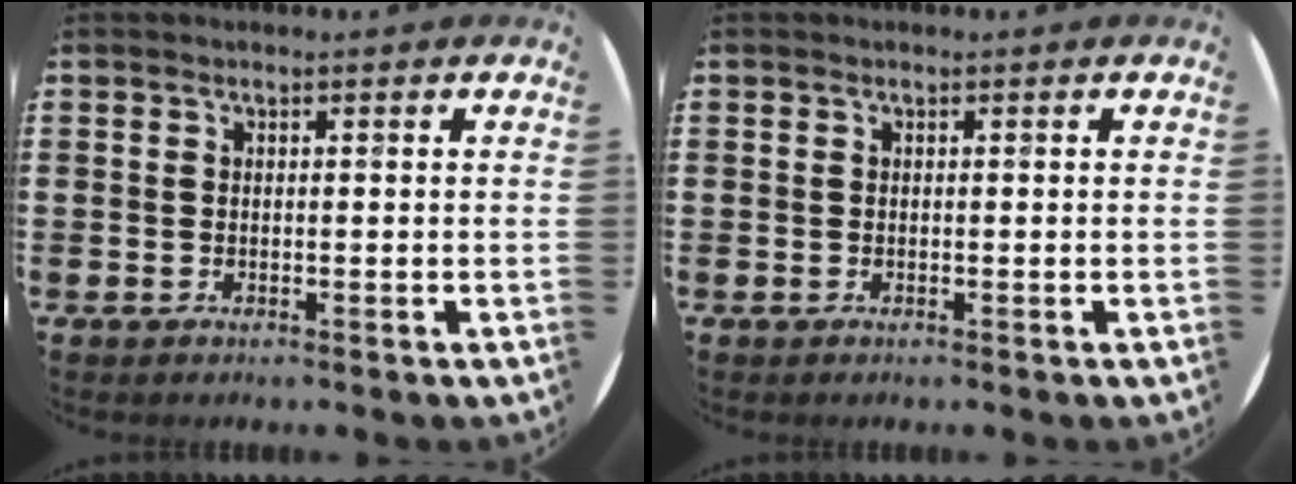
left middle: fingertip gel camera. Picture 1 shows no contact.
{"total": 0.0}